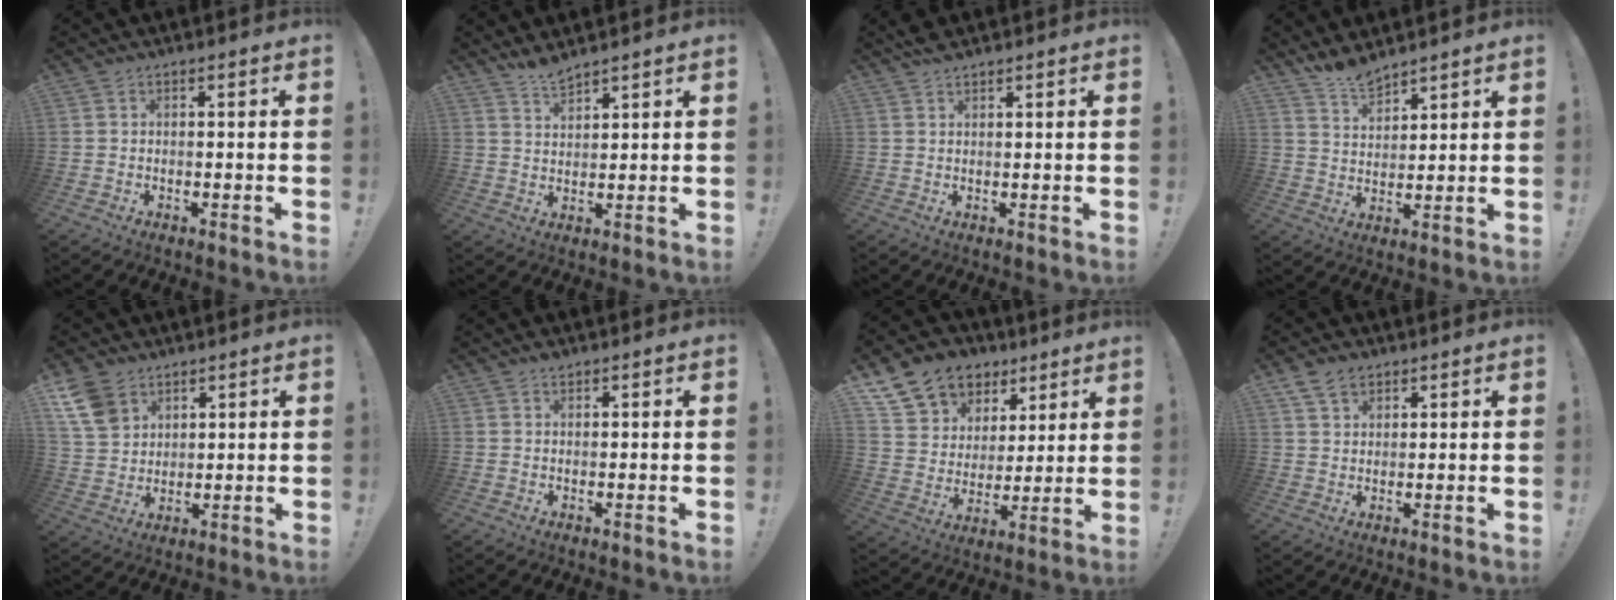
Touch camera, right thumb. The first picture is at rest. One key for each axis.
{"total": 4.3, "fx": 4.0, "fy": 0.7, "fz": 1.4, "tx": -0.022, "ty": -0.025, "tz": 0.071}
{"total": 2.1, "fx": 1.8, "fy": 0.7, "fz": 0.9, "tx": -0.012, "ty": -0.008, "tz": 0.032}
{"total": 7.2, "fx": 6.7, "fy": 2.0, "fz": 1.6, "tx": -0.034, "ty": -0.045, "tz": 0.126}
{"total": 10.3, "fx": 6.3, "fy": 6.9, "fz": 4.4, "tx": -0.088, "ty": -0.029, "tz": 0.127}
{"total": 1.0, "fx": 0.9, "fy": 0.4, "fz": 0.1, "tx": 0.003, "ty": 0.000, "tz": 0.016}
{"total": 13.1, "fx": 8.0, "fy": 9.8, "fz": 3.3, "tx": -0.062, "ty": -0.056, "tz": 0.168}
{"total": 5.5, "fx": 3.5, "fy": 3.6, "fz": 2.3, "tx": -0.034, "ty": -0.011, "tz": 0.065}